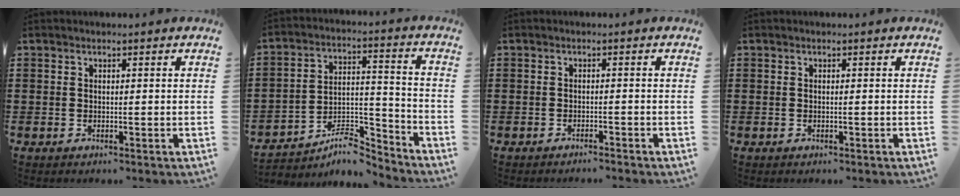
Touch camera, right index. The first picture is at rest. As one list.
[{"total": 7.9, "force": [-6.7, 2.5, 3.3], "torque": [-0.049, 0.019, -0.125]}, {"total": 1.0, "force": [-1.0, -0.2, 0.2], "torque": [-0.004, 0.003, -0.020]}, {"total": 0.0}]